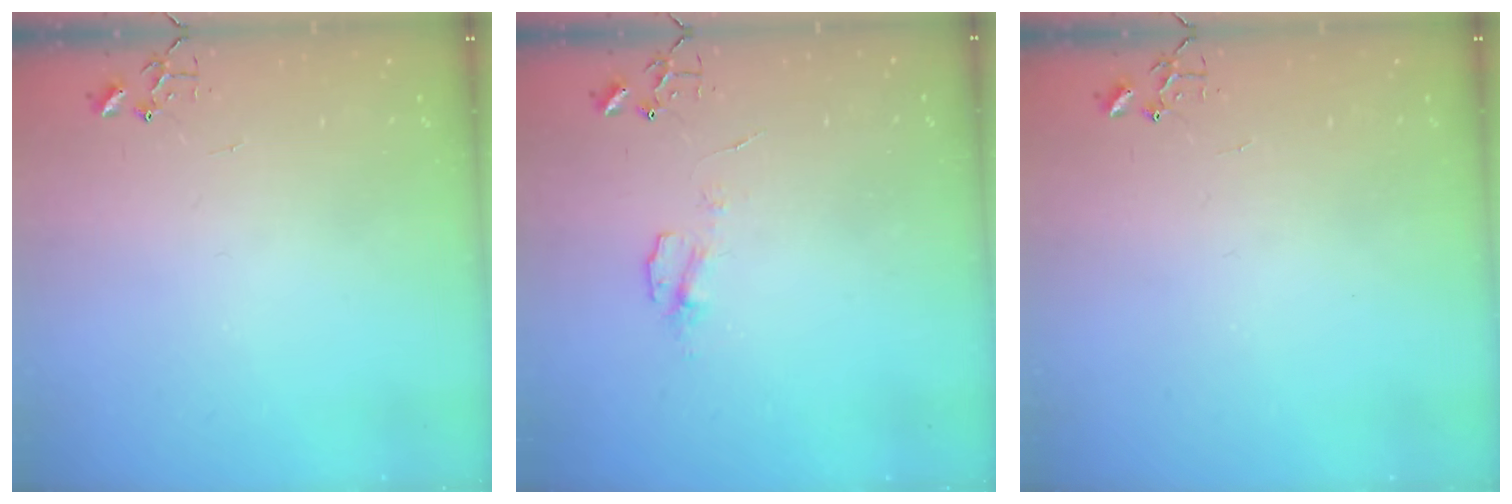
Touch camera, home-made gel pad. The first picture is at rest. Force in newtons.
{"total": 5.6, "press": 5.5, "slide": 0.7}
{"total": 0.0}